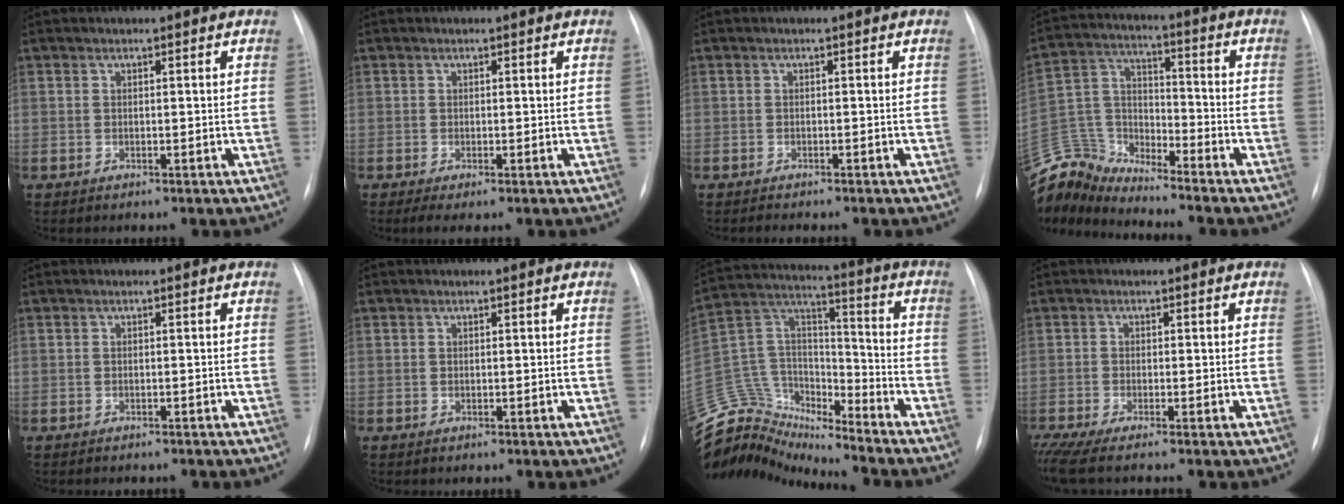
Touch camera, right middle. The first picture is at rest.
{"total": 1.8, "force": [-0.9, 0.3, 1.5], "torque": [-0.028, -0.006, -0.014]}
{"total": 1.9, "force": [-1.7, 0.2, 0.9], "torque": [-0.014, -0.004, -0.020]}
{"total": 11.7, "force": [-11.7, 1.2, 0.2], "torque": [-0.020, 0.048, -0.233]}
{"total": 2.6, "force": [-2.3, 0.8, 1.0], "torque": [-0.014, -0.005, -0.023]}
{"total": 0.0}
{"total": 16.1, "force": [-15.4, 4.5, 1.8], "torque": [-0.053, 0.082, -0.278]}
{"total": 5.5, "force": [-4.5, -0.6, 3.1], "torque": [-0.059, -0.015, -0.081]}